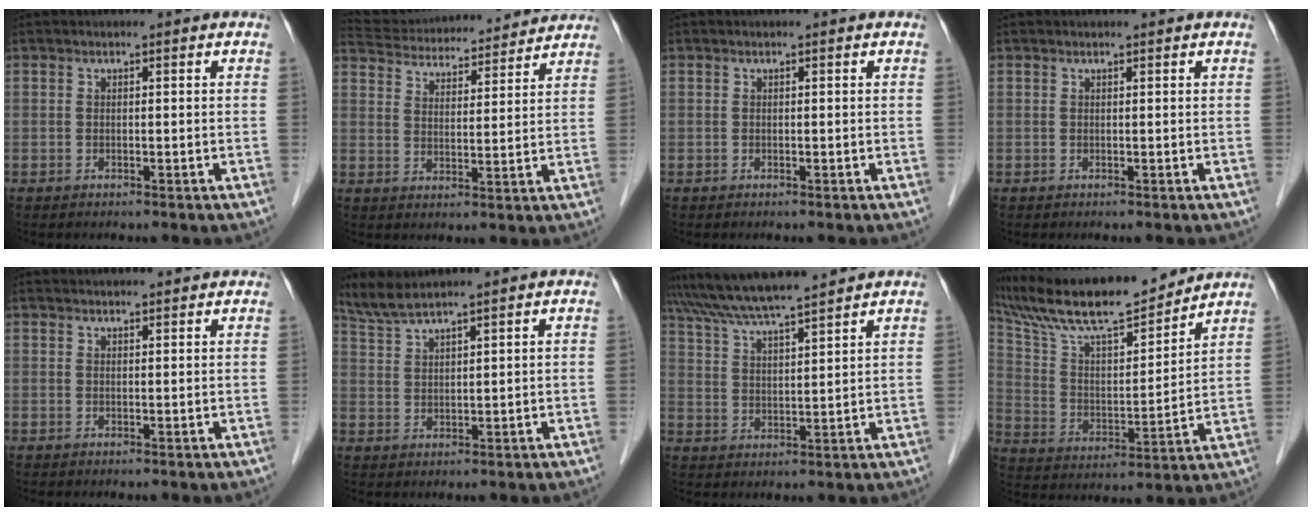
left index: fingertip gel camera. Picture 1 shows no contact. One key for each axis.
{"total": 18.2, "fx": 17.2, "fy": 3.4, "fz": 5.1, "tx": -0.094, "ty": 0.036, "tz": 0.252}
{"total": 0.0}
{"total": 0.7, "fx": 0.7, "fy": 0.0, "fz": 0.1, "tx": -0.008, "ty": 0.006, "tz": 0.011}
{"total": 5.5, "fx": 5.3, "fy": 0.7, "fz": 1.3, "tx": -0.014, "ty": 0.028, "tz": 0.061}
{"total": 4.8, "fx": 4.4, "fy": -0.6, "fz": 1.9, "tx": -0.053, "ty": 0.014, "tz": 0.095}
{"total": 11.2, "fx": 10.2, "fy": -0.7, "fz": 4.7, "tx": -0.091, "ty": 0.022, "tz": 0.177}
{"total": 18.8, "fx": 16.5, "fy": 2.4, "fz": 8.5, "tx": -0.166, "ty": 0.017, "tz": 0.293}